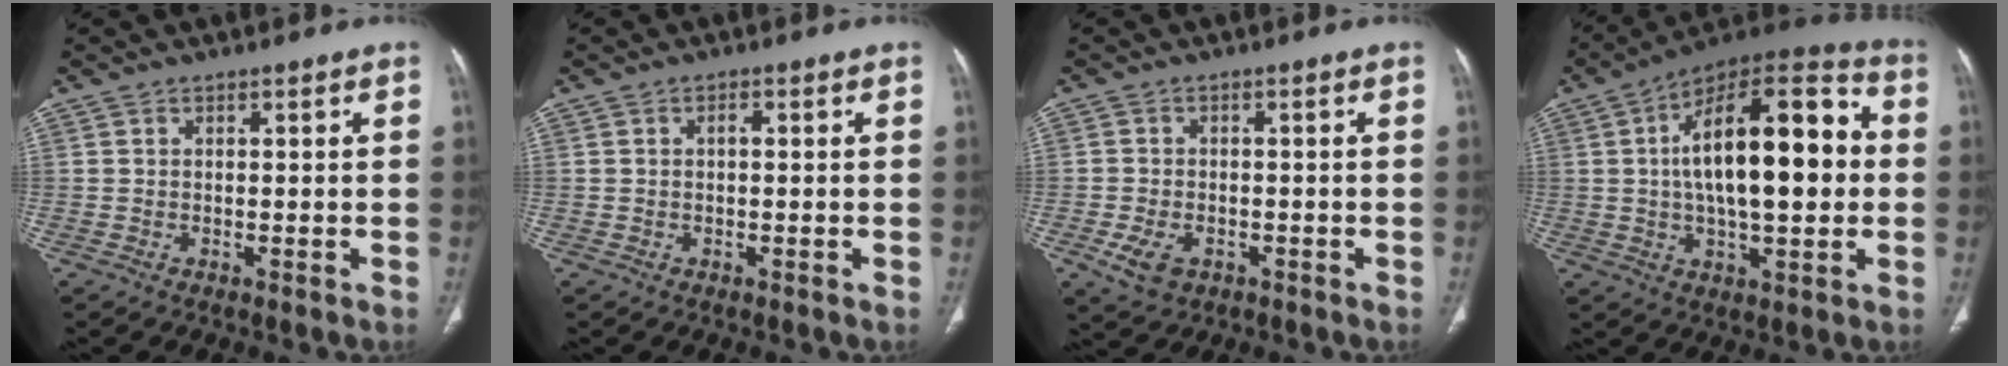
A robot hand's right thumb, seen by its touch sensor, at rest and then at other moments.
{"total": 0.9, "force": [0.0, 0.5, 0.7], "torque": [-0.011, 0.005, -0.001]}
{"total": 5.0, "force": [-2.1, 3.4, 3.0], "torque": [-0.057, 0.004, -0.030]}
{"total": 23.0, "force": [1.9, 9.5, 20.9], "torque": [-0.314, 0.028, 0.021]}